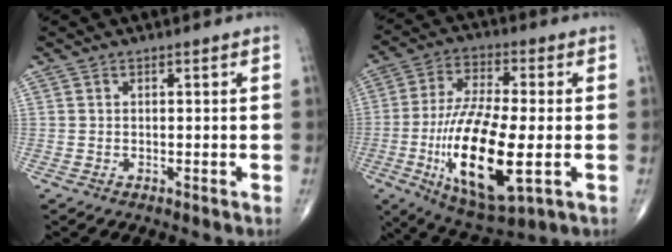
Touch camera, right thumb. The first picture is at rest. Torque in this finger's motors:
{"motor_torque": [1.88, 3.13, 2.12, -0.13, 0.25]}